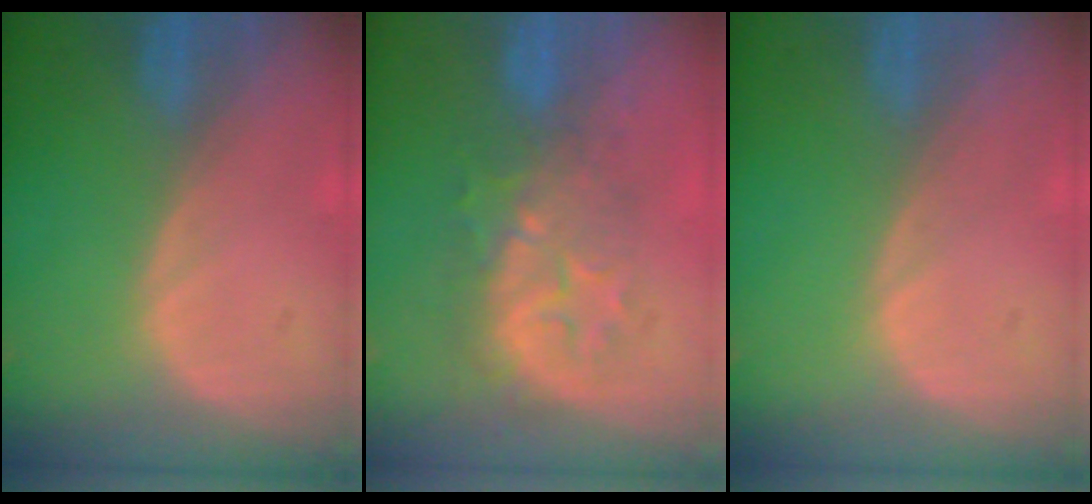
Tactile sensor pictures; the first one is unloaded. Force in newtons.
{"total": 8.0, "press": 7.4, "slide": 3.1}
{"total": 0.0}